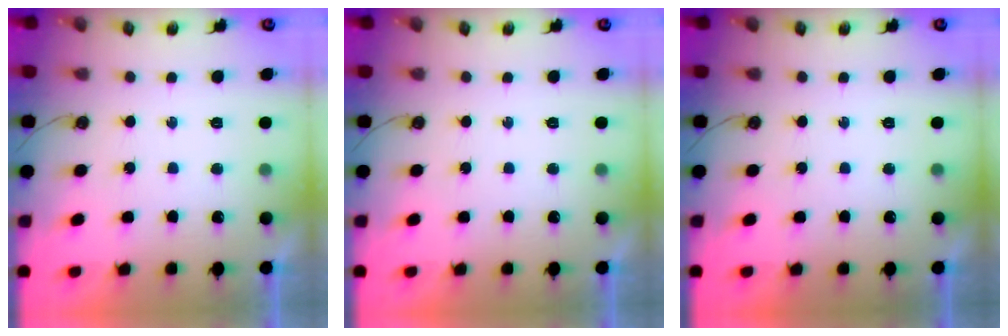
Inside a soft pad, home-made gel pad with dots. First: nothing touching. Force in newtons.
{"total": 0.0}
{"total": 0.0}